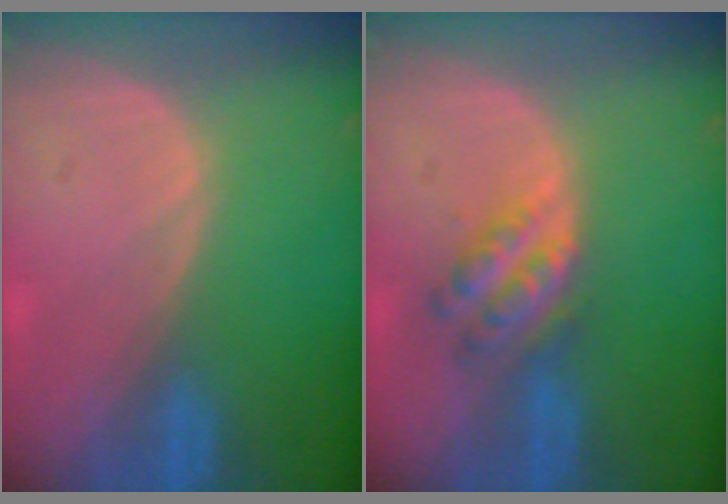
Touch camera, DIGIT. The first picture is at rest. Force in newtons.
{"total": 5.4, "press": 4.9, "slide": 2.3}